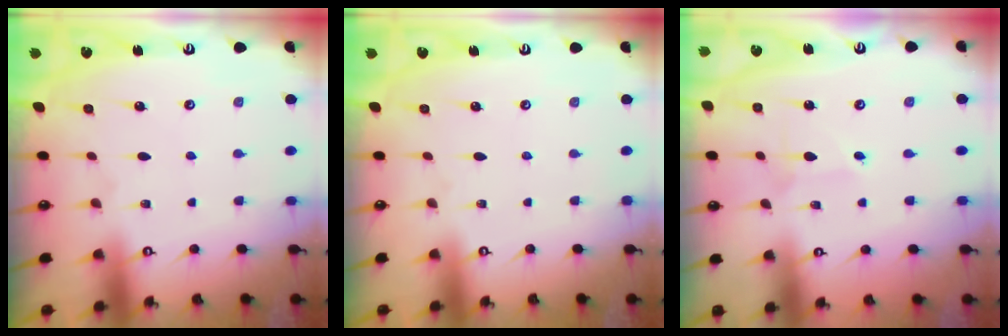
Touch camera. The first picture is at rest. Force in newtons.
{"total": 0.0}
{"total": 2.8, "press": 2.7, "slide": 0.3}